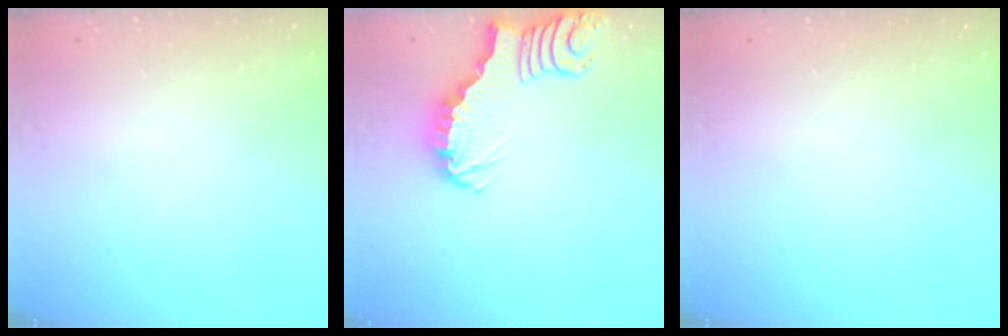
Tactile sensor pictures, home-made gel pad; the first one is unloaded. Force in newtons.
{"total": 3.0, "press": 3.0, "slide": 0.2}
{"total": 0.0}